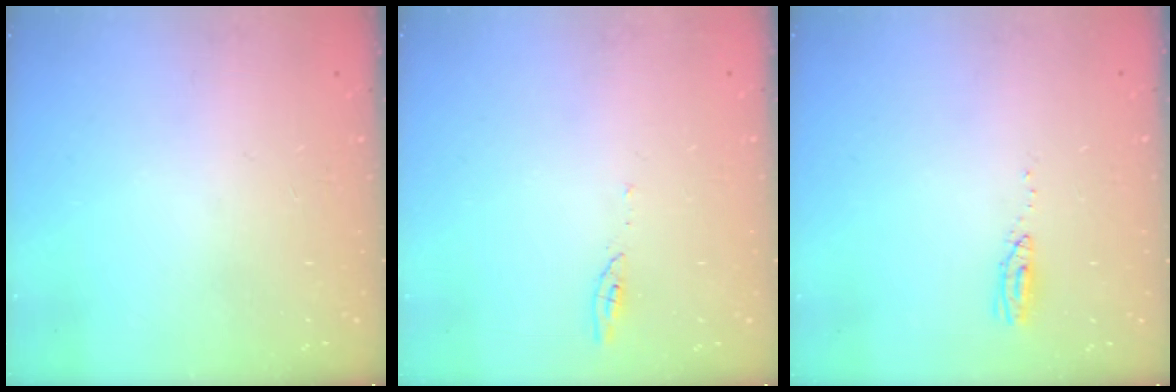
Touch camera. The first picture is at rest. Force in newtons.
{"total": 2.9, "press": 2.9, "slide": 0.4}
{"total": 3.8, "press": 3.6, "slide": 1.0}